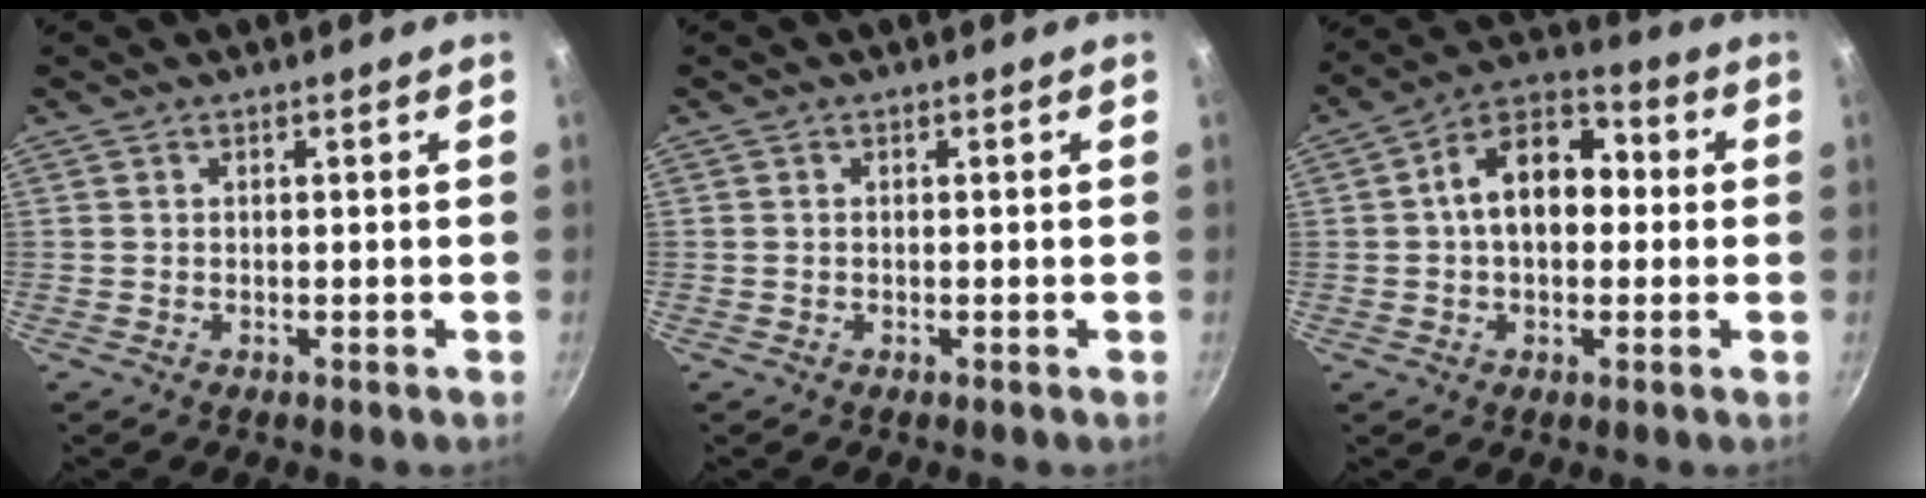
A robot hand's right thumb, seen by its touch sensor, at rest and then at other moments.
{"total": 0.0}
{"total": 13.2, "force": [0.9, 8.9, 9.7], "torque": [-0.109, 0.038, -0.004]}